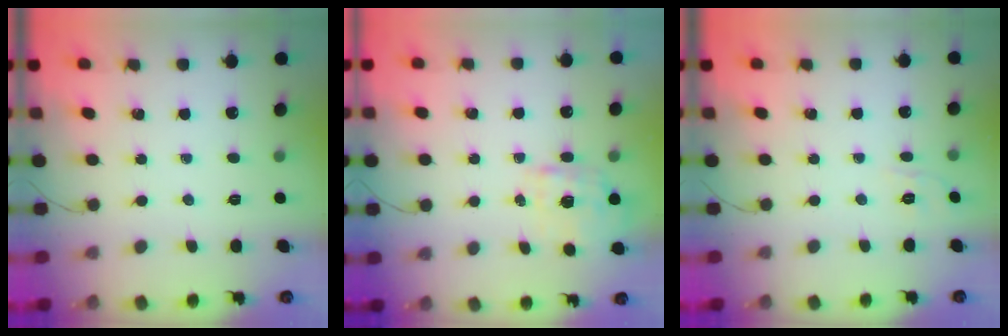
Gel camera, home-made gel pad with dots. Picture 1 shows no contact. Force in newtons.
{"total": 1.2, "press": 1.0, "slide": 0.7}
{"total": 4.6, "press": 4.2, "slide": 1.7}